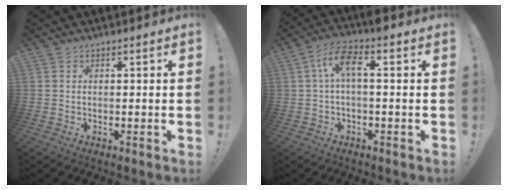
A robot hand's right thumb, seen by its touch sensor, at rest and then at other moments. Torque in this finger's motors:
{"motor_torque": [0.65, 0.83, 0.87, -0.32, 0.15]}